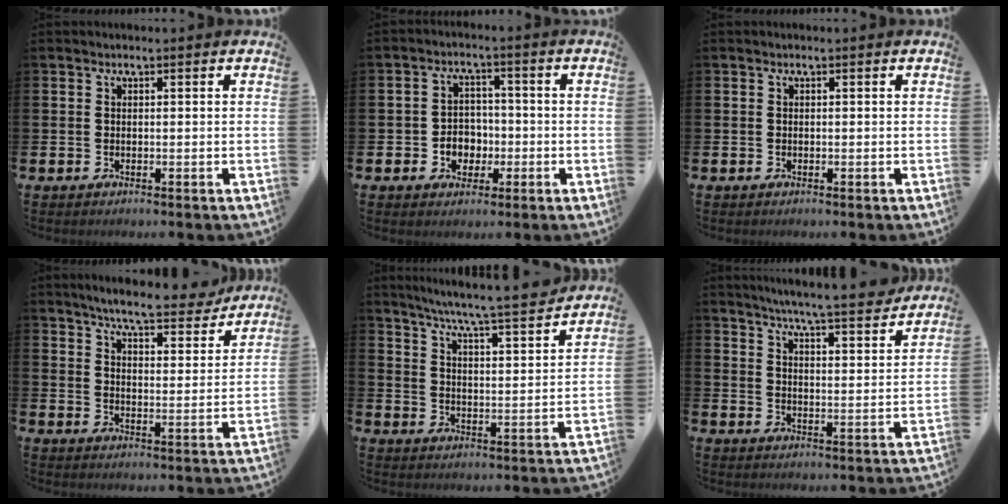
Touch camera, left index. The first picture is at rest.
{"total": 3.8, "force": [-1.0, 3.4, 1.3], "torque": [-0.024, 0.001, -0.027]}
{"total": 0.0}
{"total": 6.8, "force": [6.4, 0.7, 2.1], "torque": [-0.054, -0.039, 0.108]}
{"total": 7.2, "force": [6.8, -0.4, 2.6], "torque": [-0.069, -0.054, 0.114]}
{"total": 6.7, "force": [6.4, -0.4, 2.0], "torque": [-0.057, -0.046, 0.109]}